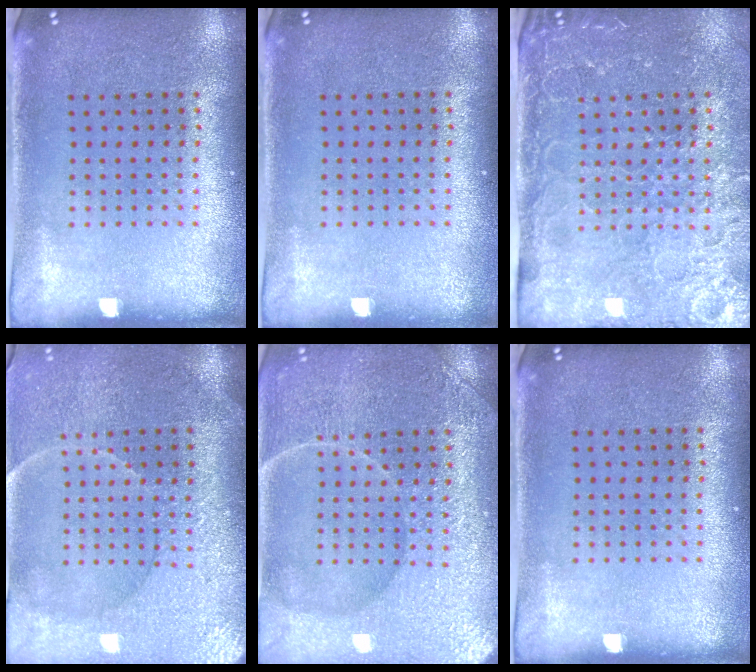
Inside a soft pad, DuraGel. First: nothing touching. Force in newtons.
{"total": 0.0}
{"total": 4.2, "press": 3.8, "slide": 1.8}
{"total": 3.7, "press": 3.5, "slide": 1.2}
{"total": 4.7, "press": 4.6, "slide": 0.5}
{"total": 0.0}